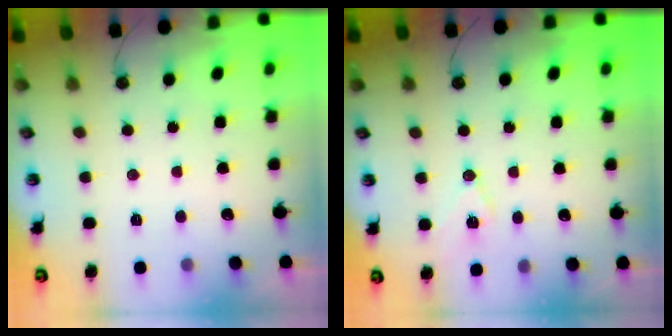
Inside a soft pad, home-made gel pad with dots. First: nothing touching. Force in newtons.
{"total": 7.8, "press": 7.0, "slide": 3.5}